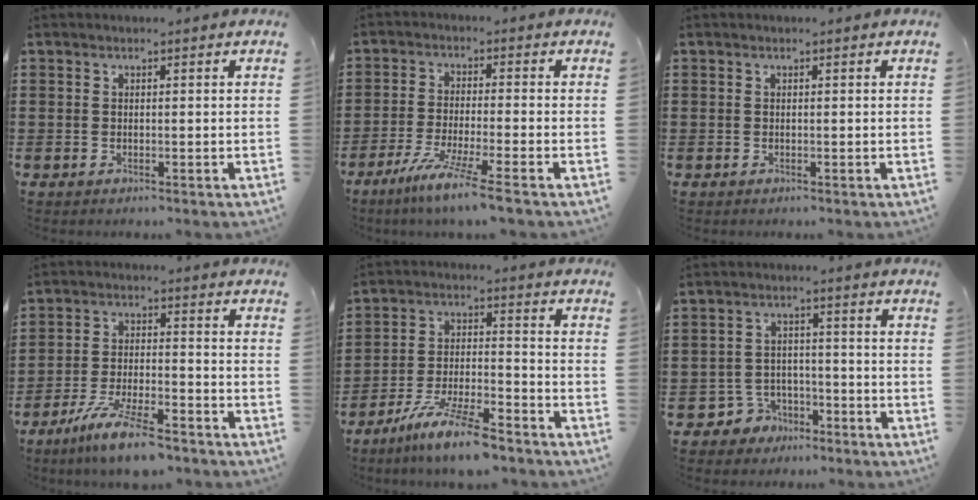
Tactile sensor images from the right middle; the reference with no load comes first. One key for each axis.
{"total": 6.4, "fx": -5.0, "fy": -0.6, "fz": 4.1, "tx": -0.077, "ty": -0.017, "tz": -0.090}
{"total": 0.0}
{"total": 8.5, "fx": -6.7, "fy": 1.0, "fz": 5.0, "tx": -0.108, "ty": -0.006, "tz": -0.129}
{"total": 9.4, "fx": -7.8, "fy": 0.8, "fz": 5.2, "tx": -0.108, "ty": 0.002, "tz": -0.150}
{"total": 4.0, "fx": -3.2, "fy": 2.4, "fz": 0.4, "tx": -0.034, "ty": 0.003, "tz": -0.071}